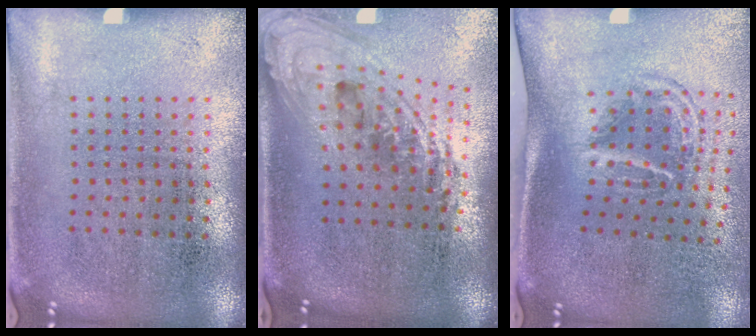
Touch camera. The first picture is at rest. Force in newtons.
{"total": 2.4, "press": 1.7, "slide": 1.6}
{"total": 1.7, "press": 1.1, "slide": 1.3}